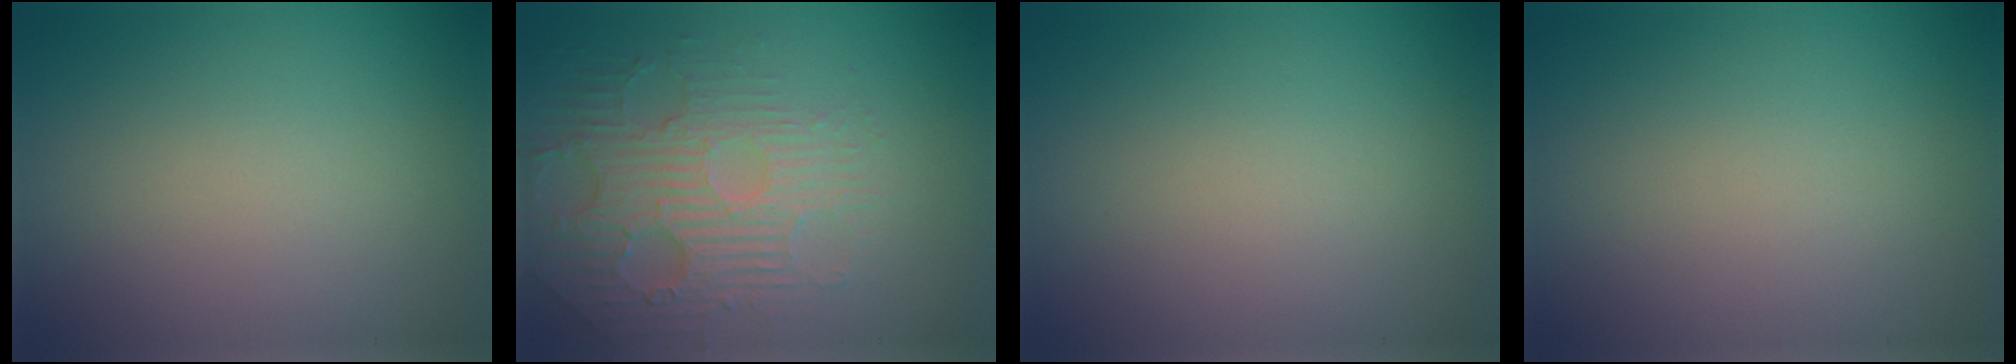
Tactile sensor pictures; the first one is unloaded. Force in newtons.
{"total": 4.3, "press": 4.0, "slide": 1.8}
{"total": 0.0}
{"total": 0.0}